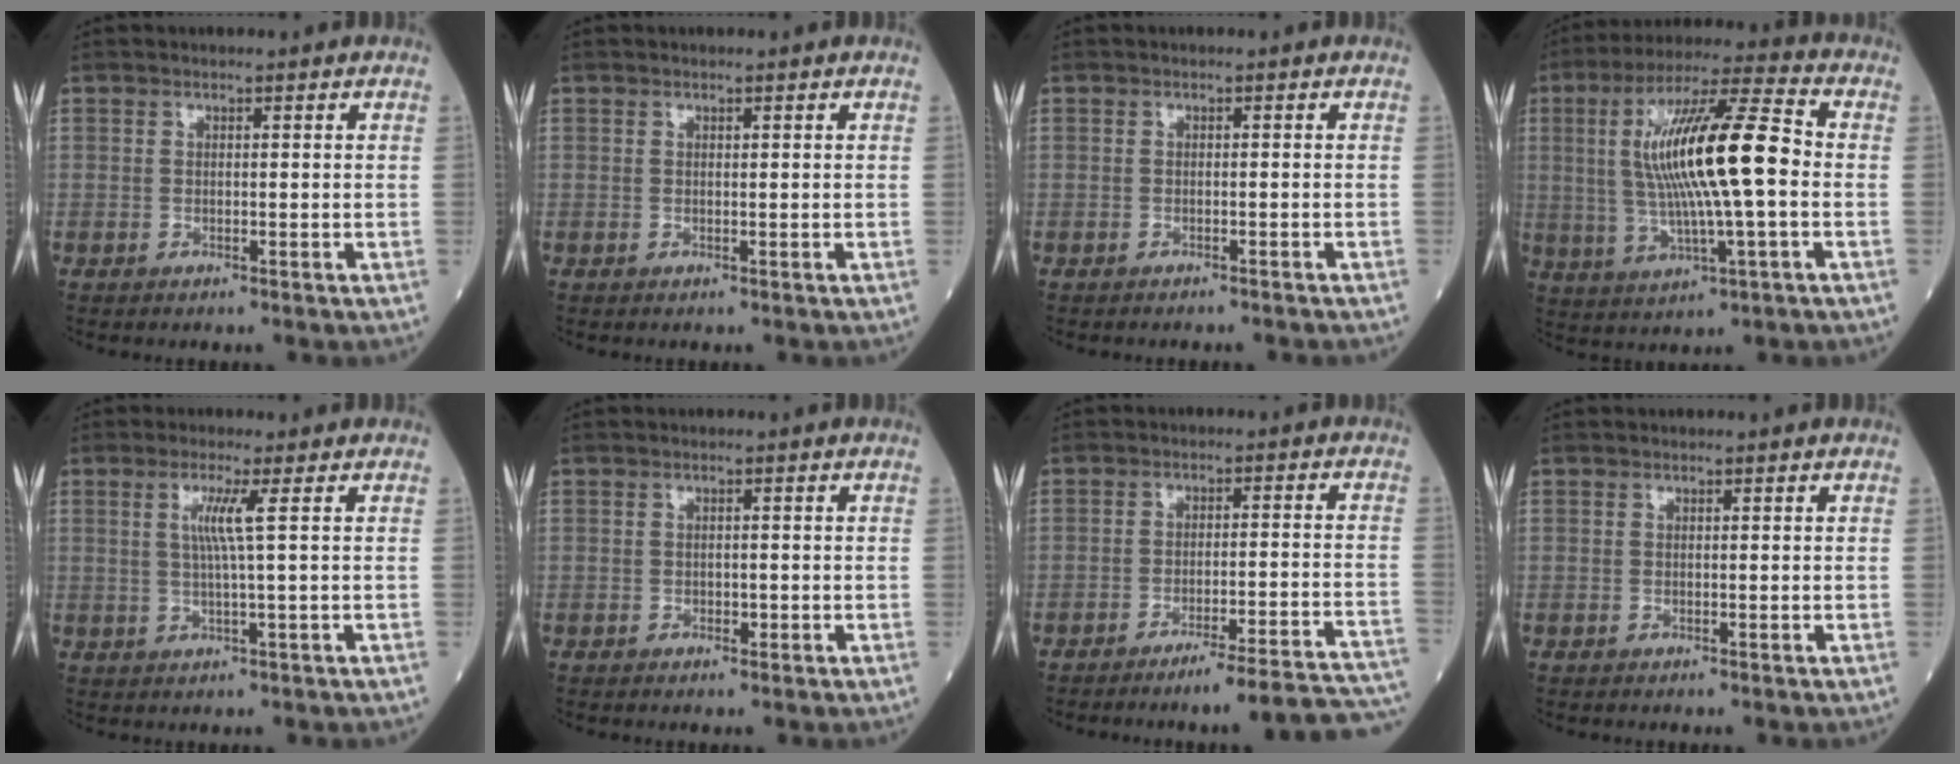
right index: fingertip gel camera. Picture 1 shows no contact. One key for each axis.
{"total": 0.0}
{"total": 2.5, "fx": -2.4, "fy": 0.3, "fz": 0.6, "tx": -0.010, "ty": -0.003, "tz": -0.030}
{"total": 16.2, "fx": 0.5, "fy": 1.7, "fz": 16.1, "tx": -0.301, "ty": 0.017, "tz": 0.008}
{"total": 3.9, "fx": 1.0, "fy": -0.9, "fz": 3.6, "tx": -0.073, "ty": -0.002, "tz": 0.018}
{"total": 1.1, "fx": -0.5, "fy": 0.6, "fz": 0.8, "tx": -0.014, "ty": 0.001, "tz": -0.007}
{"total": 15.0, "fx": -13.7, "fy": -0.5, "fz": 6.0, "tx": -0.024, "ty": 0.019, "tz": -0.174}
{"total": 0.0}